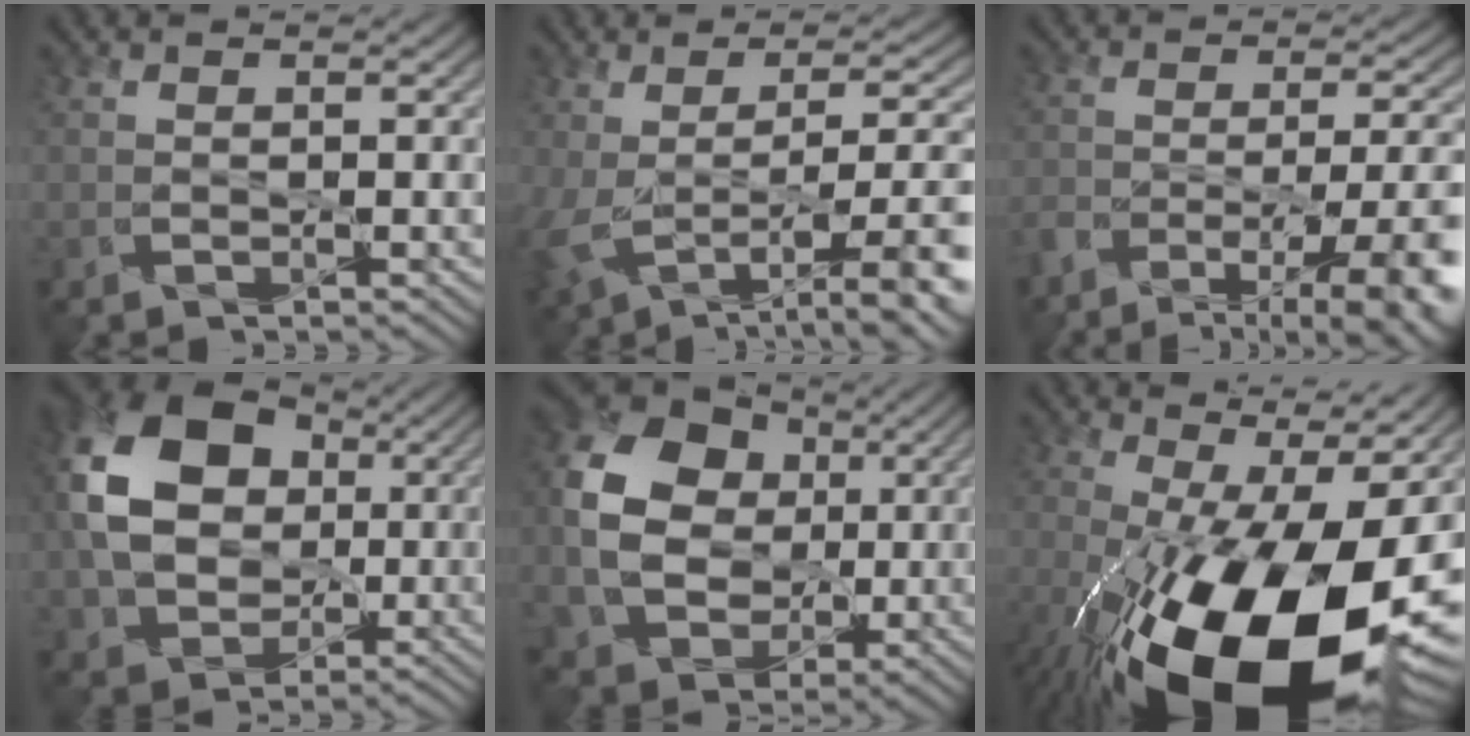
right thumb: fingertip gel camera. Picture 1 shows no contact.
{"total": 11.3, "force": [-2.3, 4.4, 10.1], "torque": [-0.180, -0.020, -0.025]}
{"total": 12.1, "force": [-7.6, 4.1, 8.4], "torque": [-0.139, -0.006, -0.118]}
{"total": 15.1, "force": [1.5, 11.8, 9.3], "torque": [-0.211, -0.001, 0.028]}
{"total": 14.0, "force": [0.9, 11.4, 8.2], "torque": [-0.193, -0.003, 0.023]}
{"total": 20.9, "force": [-6.0, 9.7, 17.5], "torque": [-0.307, -0.069, -0.064]}